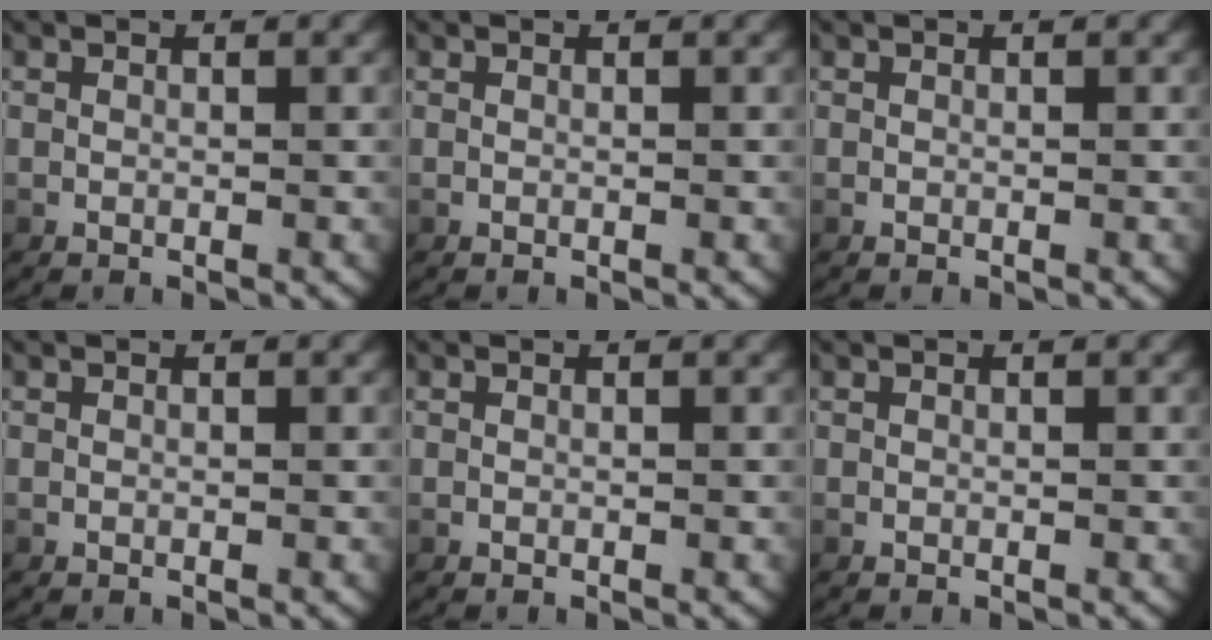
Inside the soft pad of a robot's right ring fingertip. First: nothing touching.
{"total": 0.0}
{"total": 0.0}
{"total": 0.0}
{"total": 0.0}
{"total": 0.0}